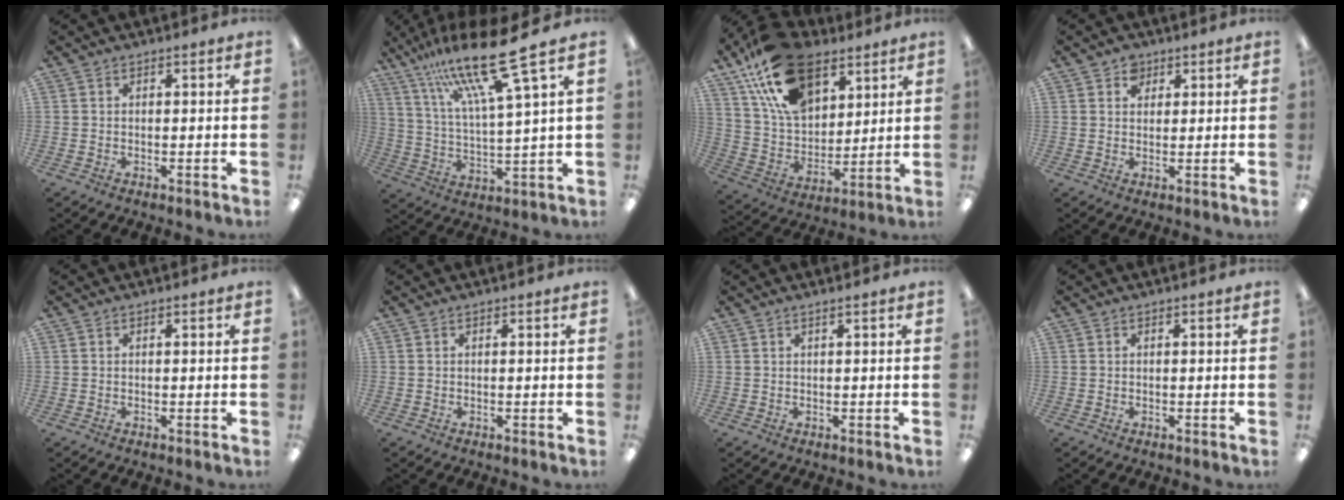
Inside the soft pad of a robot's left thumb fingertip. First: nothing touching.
{"total": 20.6, "force": [14.4, 2.7, 14.4], "torque": [-0.271, -0.081, 0.230]}
{"total": 21.5, "force": [13.2, 12.4, 11.6], "torque": [-0.217, -0.050, 0.243]}
{"total": 3.5, "force": [2.3, 2.5, 0.9], "torque": [0.000, -0.005, 0.038]}
{"total": 0.0}
{"total": 0.0}
{"total": 0.9, "force": [0.4, 0.0, 0.8], "torque": [-0.014, -0.001, 0.008]}
{"total": 0.0}